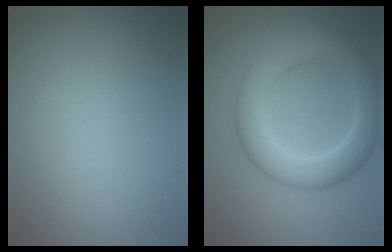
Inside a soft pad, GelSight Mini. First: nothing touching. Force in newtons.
{"total": 6.6, "press": 6.6, "slide": 0.1}